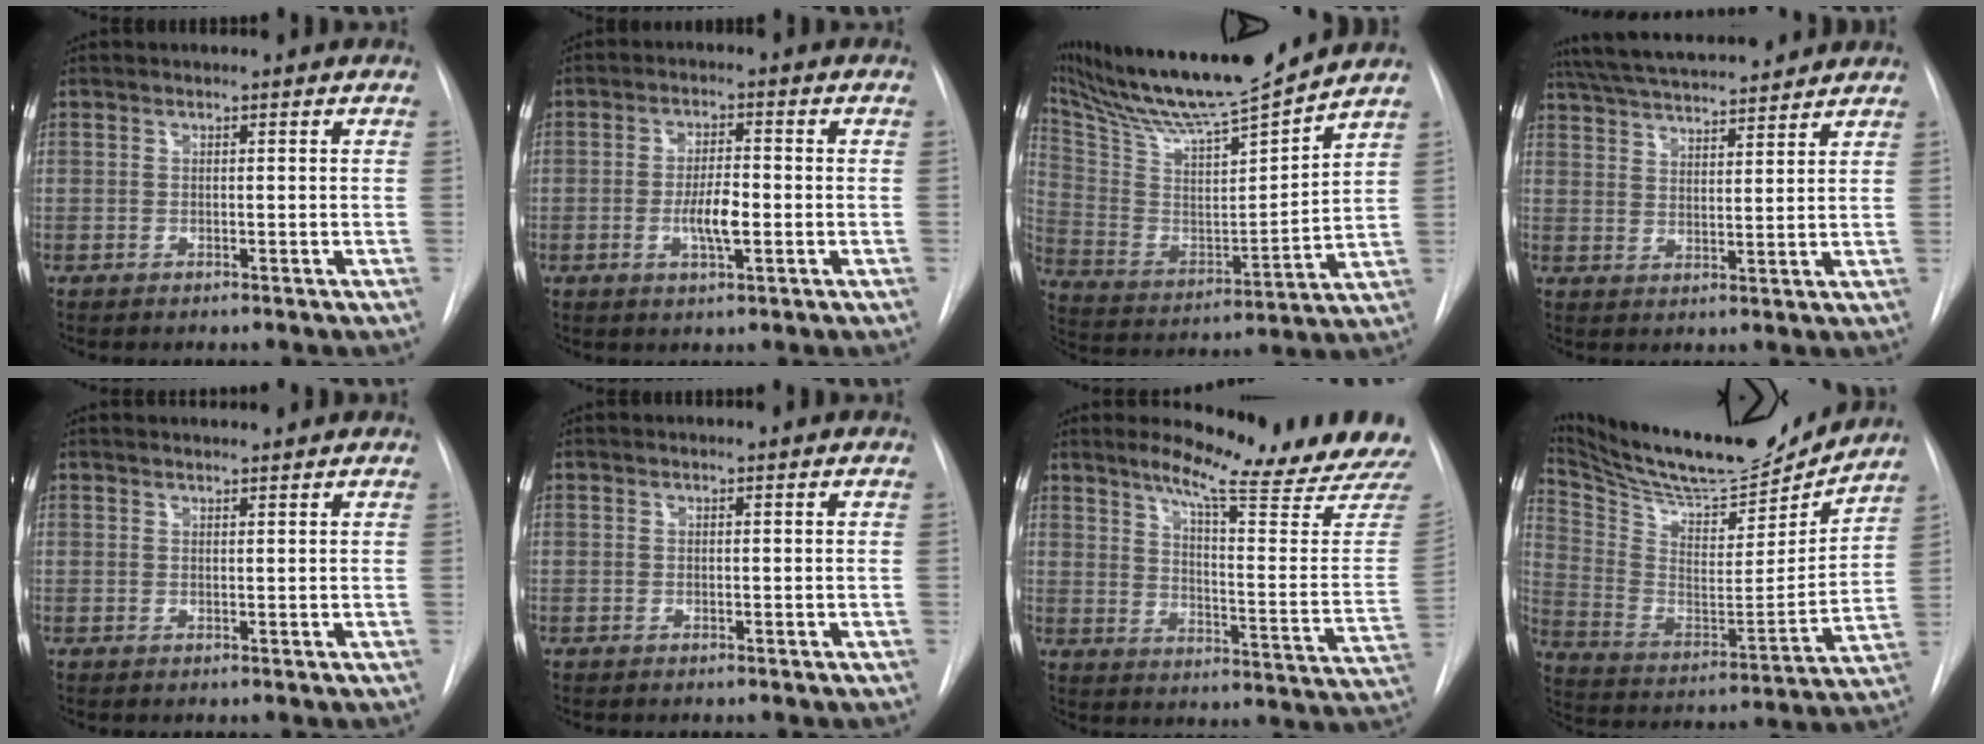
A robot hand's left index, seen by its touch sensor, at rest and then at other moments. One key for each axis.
{"total": 5.0, "fx": -1.1, "fy": 1.2, "fz": 4.7, "tx": -0.087, "ty": -0.001, "tz": -0.017}
{"total": 20.6, "fx": 18.7, "fy": 0.3, "fz": 8.7, "tx": -0.162, "ty": -0.021, "tz": 0.315}
{"total": 16.1, "fx": 14.5, "fy": 2.3, "fz": 6.5, "tx": -0.118, "ty": 0.036, "tz": 0.225}
{"total": 2.8, "fx": 2.7, "fy": 0.1, "fz": 0.8, "tx": -0.011, "ty": 0.020, "tz": 0.041}
{"total": 0.0}
{"total": 18.8, "fx": 17.1, "fy": -1.5, "fz": 7.7, "tx": -0.117, "ty": -0.109, "tz": 0.216}
{"total": 24.8, "fx": 22.3, "fy": 5.2, "fz": 9.5, "tx": -0.177, "ty": -0.025, "tz": 0.344}